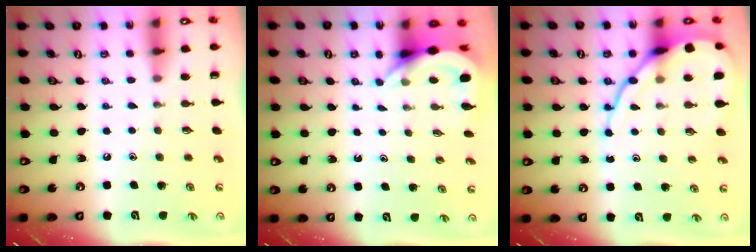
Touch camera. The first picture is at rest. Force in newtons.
{"total": 4.1, "press": 4.1, "slide": 0.3}
{"total": 13.6, "press": 13.5, "slide": 1.5}